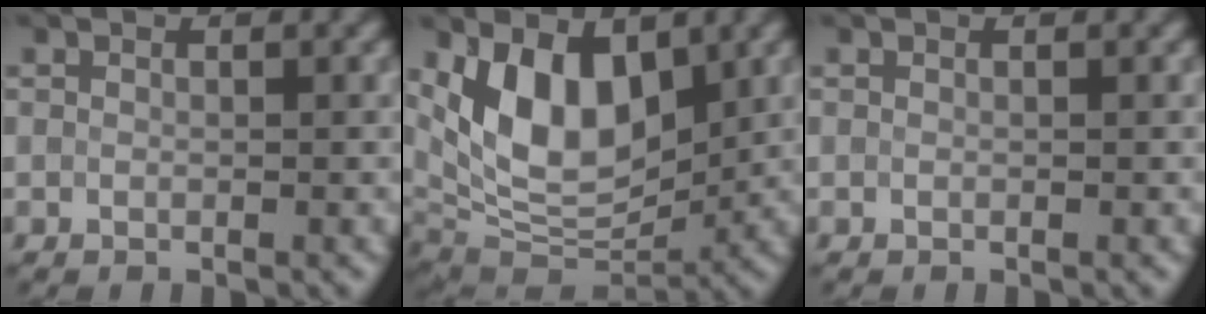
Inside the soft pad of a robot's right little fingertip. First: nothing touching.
{"total": 8.5, "force": [2.5, 4.7, 6.6], "torque": [-0.117, -0.007, 0.041]}
{"total": 0.0}